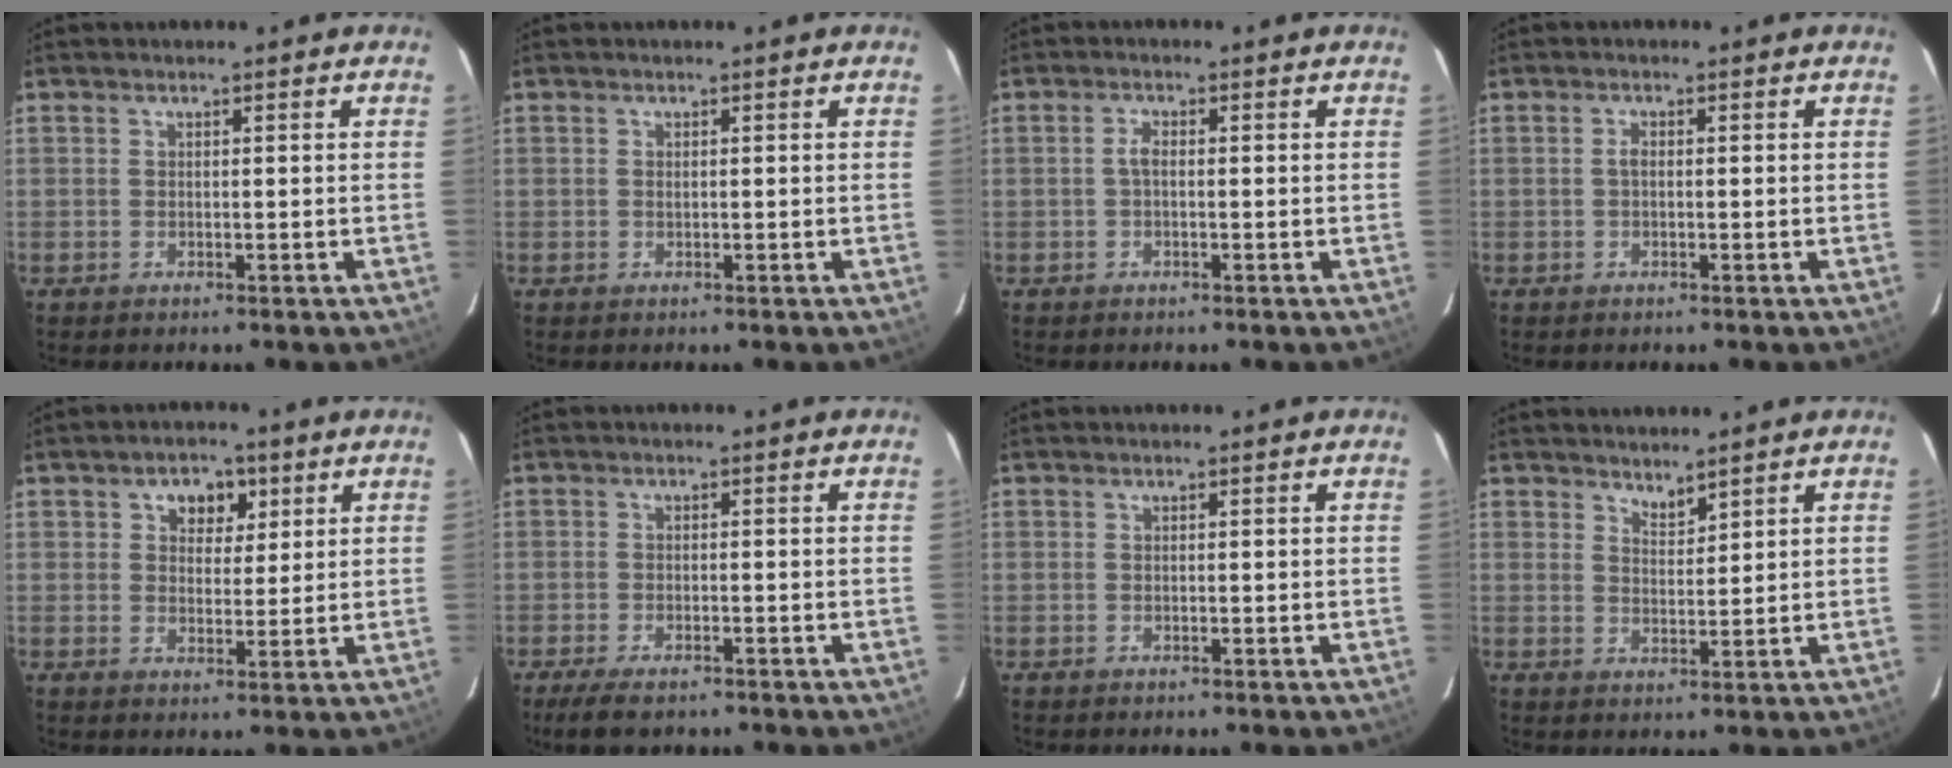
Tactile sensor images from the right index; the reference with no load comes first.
{"total": 0.0}
{"total": 1.6, "force": [-0.2, 0.7, 1.4], "torque": [-0.029, 0.006, -0.005]}
{"total": 1.0, "force": [-0.1, 0.5, 0.8], "torque": [-0.016, 0.005, -0.003]}
{"total": 5.2, "force": [2.3, 4.0, 2.5], "torque": [-0.033, 0.007, 0.036]}
{"total": 5.8, "force": [-4.4, 1.9, 3.3], "torque": [-0.084, -0.023, -0.077]}
{"total": 0.0}
{"total": 2.7, "force": [2.5, 0.5, 0.8], "torque": [-0.010, -0.001, 0.044]}